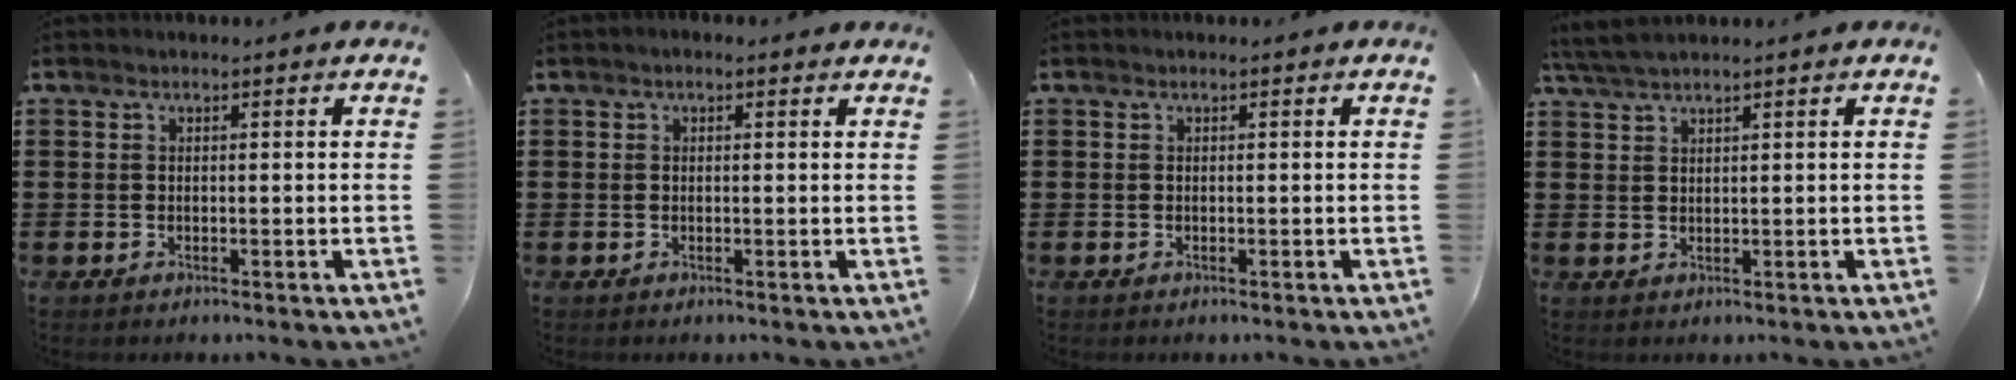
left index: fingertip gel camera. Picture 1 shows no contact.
{"total": 0.7, "force": [0.1, 0.4, 0.5], "torque": [-0.010, 0.005, 0.002]}
{"total": 0.0}
{"total": 3.0, "force": [2.5, 0.1, 1.6], "torque": [-0.037, 0.002, 0.049]}